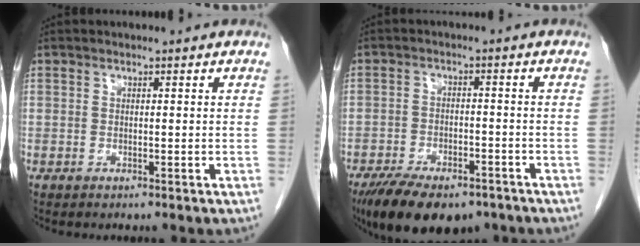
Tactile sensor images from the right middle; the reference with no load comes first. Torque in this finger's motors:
{"motor_torque": [1.17, -0.97, 0.20, 0.06]}